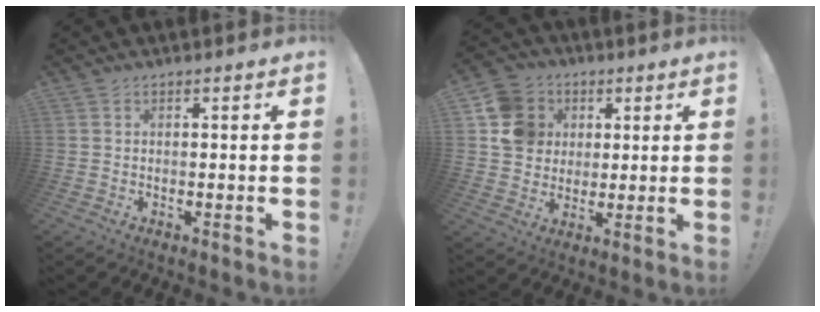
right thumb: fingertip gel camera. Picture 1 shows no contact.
{"total": 12.8, "force": [3.1, 11.6, 4.6], "torque": [-0.067, -0.002, 0.065]}